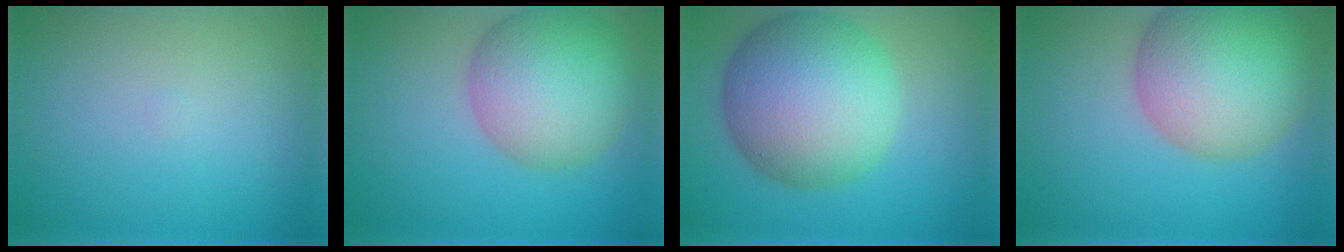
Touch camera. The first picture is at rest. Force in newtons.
{"total": 9.3, "press": 9.3, "slide": 0.2}
{"total": 12.6, "press": 12.5, "slide": 0.4}
{"total": 11.4, "press": 11.3, "slide": 0.5}